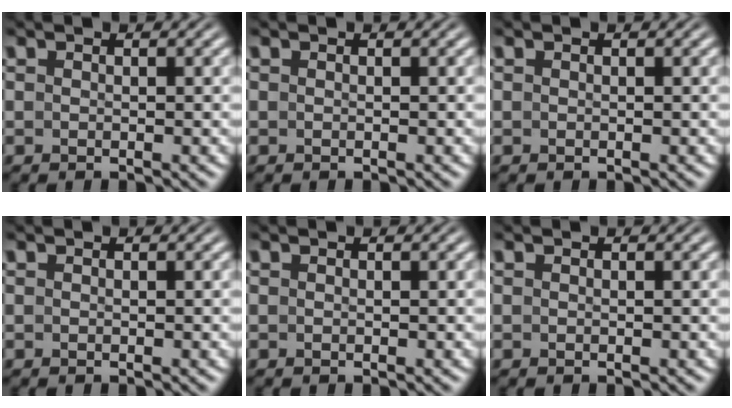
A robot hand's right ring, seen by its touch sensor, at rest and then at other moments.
{"total": 0.0}
{"total": 0.0}
{"total": 0.0}
{"total": 0.0}
{"total": 0.0}